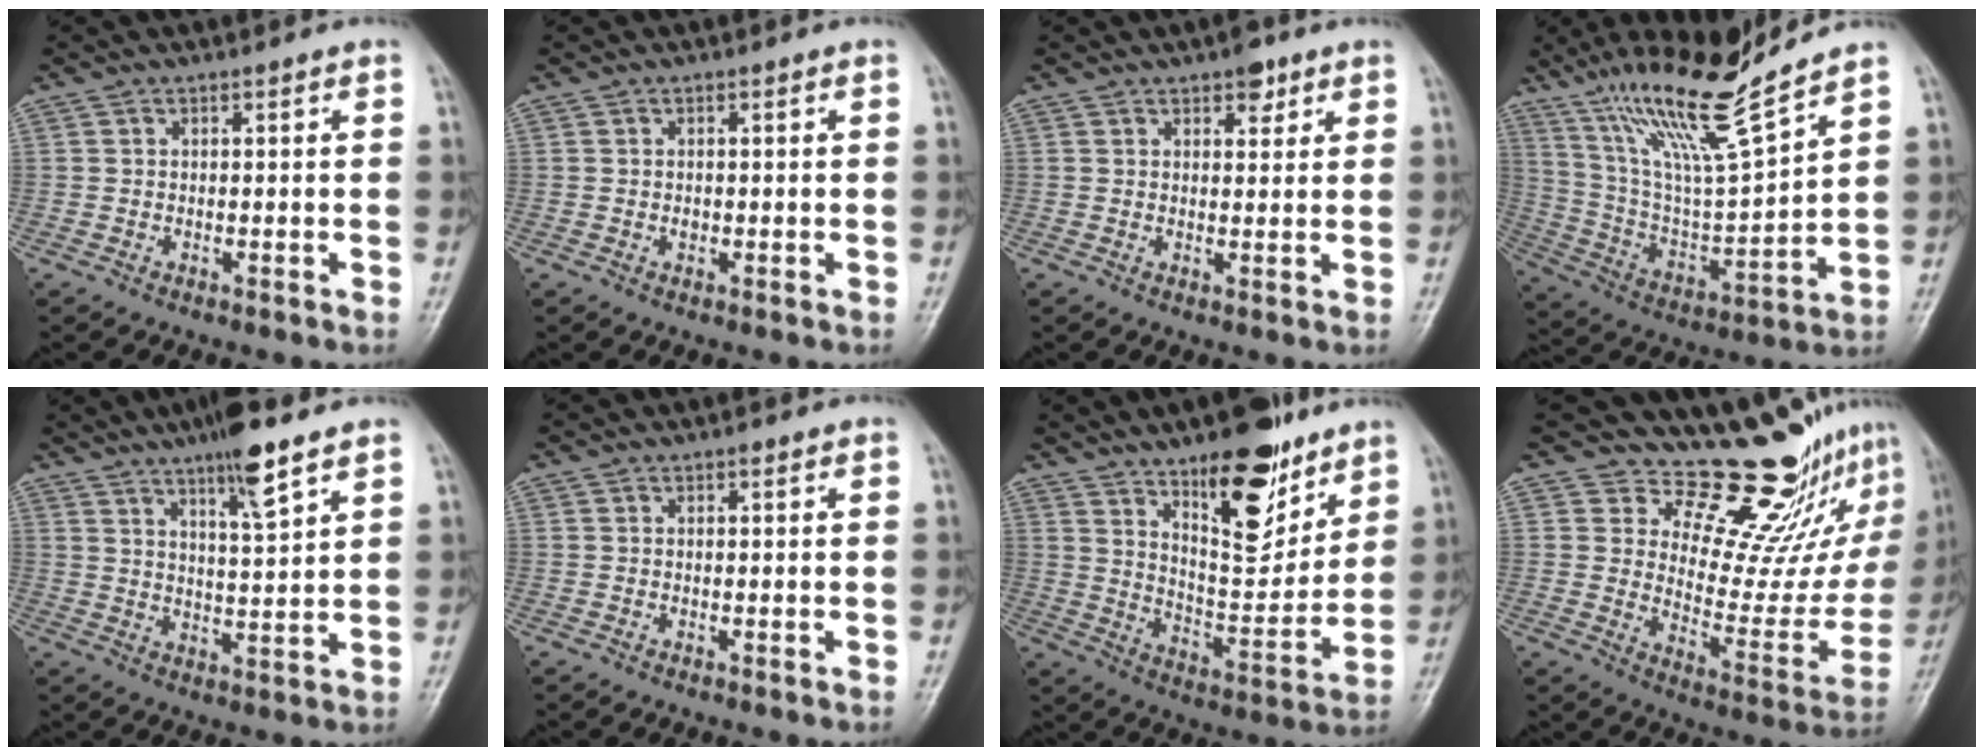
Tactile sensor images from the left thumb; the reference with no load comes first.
{"total": 0.9, "force": [-0.1, 0.8, 0.5], "torque": [-0.004, 0.001, -0.001]}
{"total": 3.7, "force": [2.3, 1.9, 2.2], "torque": [-0.014, -0.009, 0.029]}
{"total": 18.5, "force": [13.8, 1.9, 12.2], "torque": [-0.205, -0.072, 0.263]}
{"total": 9.4, "force": [6.1, 1.4, 6.9], "torque": [-0.109, -0.033, 0.101]}
{"total": 0.6, "force": [0.3, 0.3, 0.4], "torque": [-0.003, 0.000, 0.002]}
{"total": 17.3, "force": [10.8, 6.6, 11.7], "torque": [-0.133, -0.078, 0.180]}
{"total": 18.1, "force": [15.0, 6.3, 7.8], "torque": [-0.049, -0.137, 0.207]}